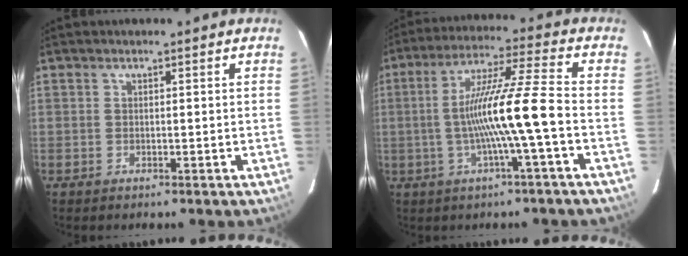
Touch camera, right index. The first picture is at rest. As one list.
[{"total": 12.6, "force": [-2.4, -0.9, 12.3], "torque": [-0.225, 0.011, -0.046]}]